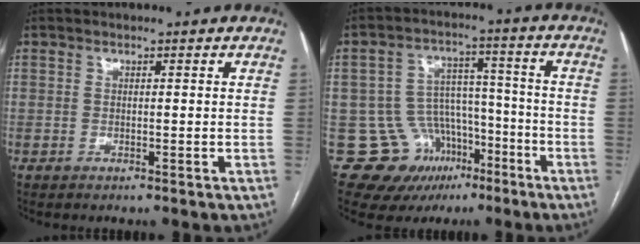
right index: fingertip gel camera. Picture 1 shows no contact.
{"total": 11.6, "force": [-6.0, 9.6, 2.4], "torque": [-0.033, 0.067, -0.077]}